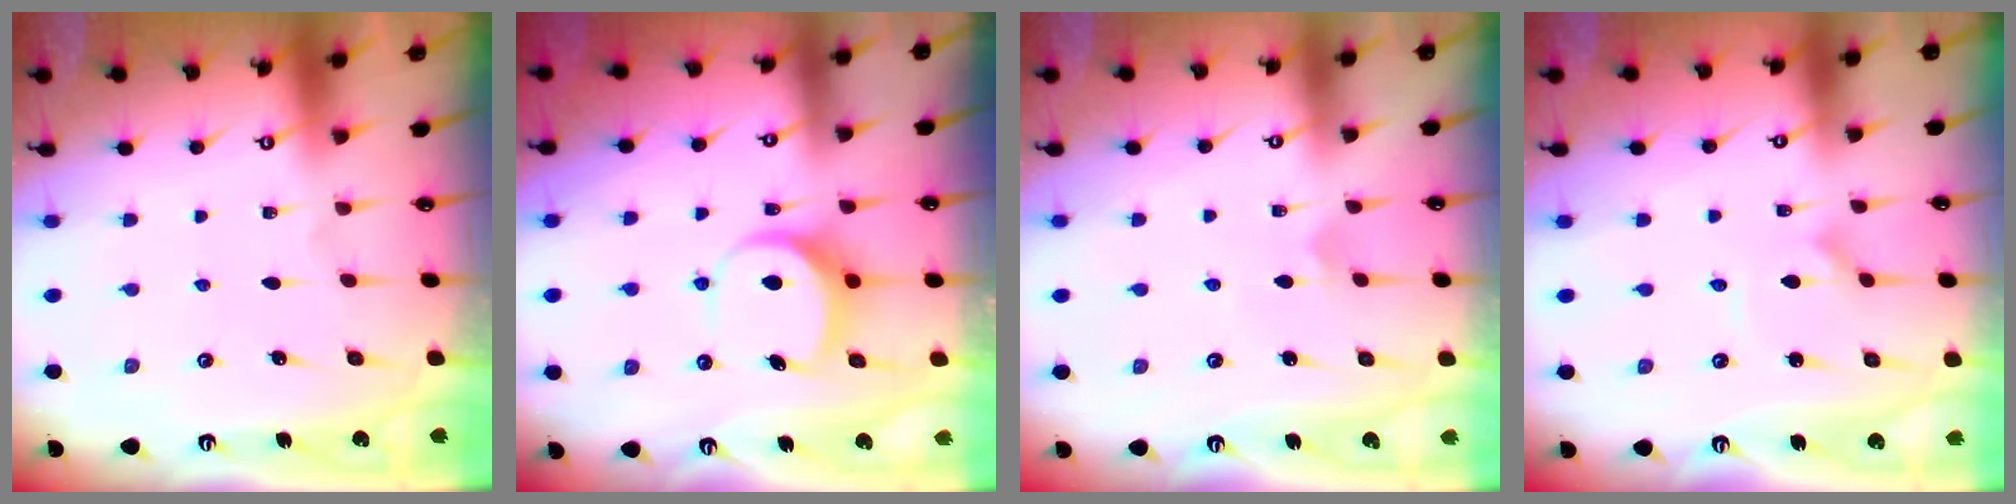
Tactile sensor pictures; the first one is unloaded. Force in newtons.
{"total": 8.1, "press": 8.0, "slide": 0.9}
{"total": 3.6, "press": 3.5, "slide": 0.2}
{"total": 1.5, "press": 1.5, "slide": 0.1}